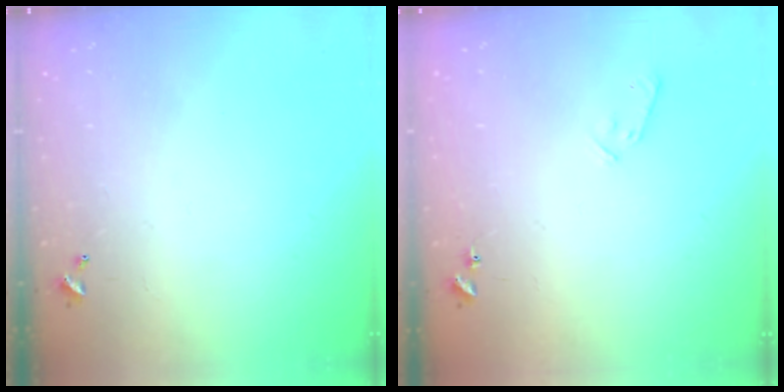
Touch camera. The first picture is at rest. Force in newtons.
{"total": 6.7, "press": 6.7, "slide": 1.0}